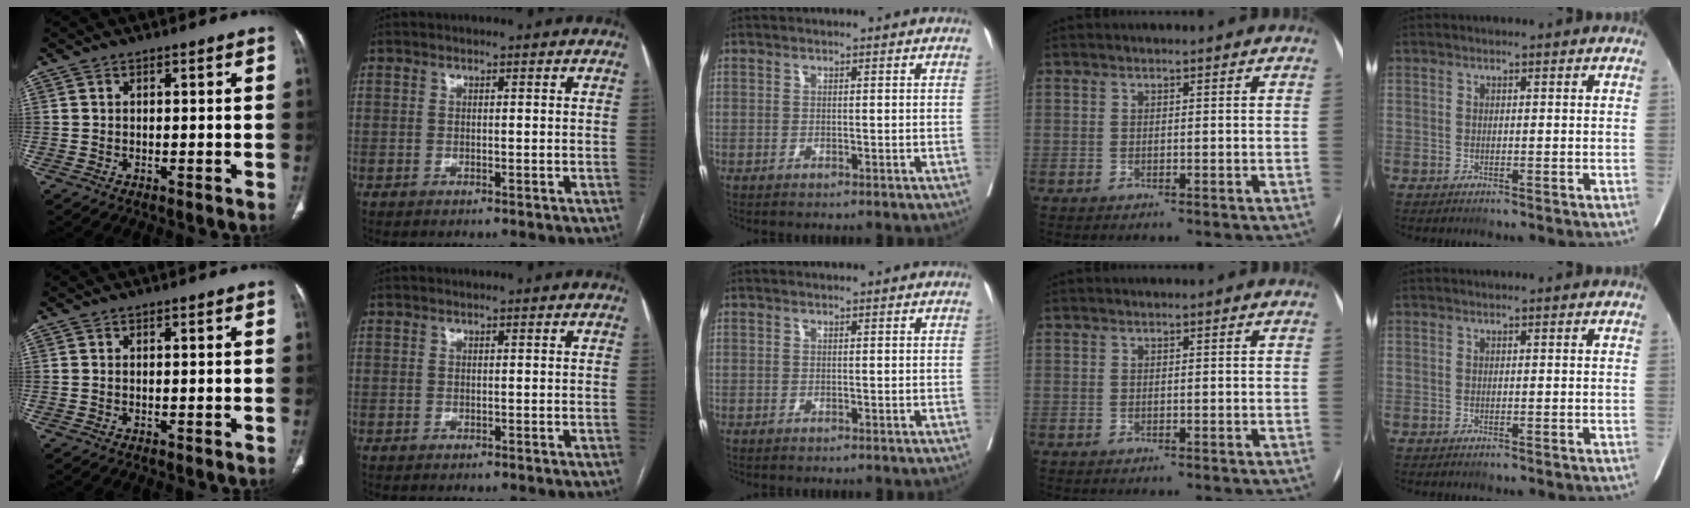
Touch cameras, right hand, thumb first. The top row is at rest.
{}